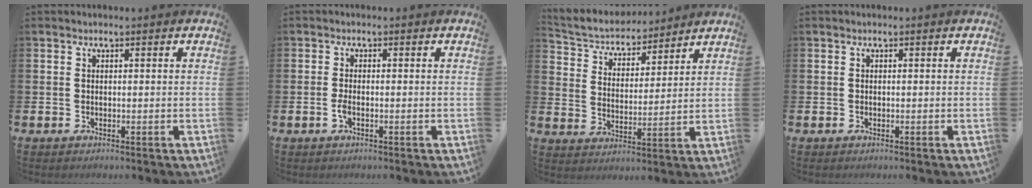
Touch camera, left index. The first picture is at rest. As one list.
[{"total": 1.3, "force": [-0.7, 0.4, 1.1], "torque": [-0.025, 0.001, -0.012]}, {"total": 5.1, "force": [4.8, 1.6, 0.3], "torque": [-0.037, -0.041, 0.079]}, {"total": 0.0}]